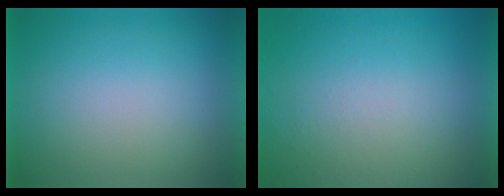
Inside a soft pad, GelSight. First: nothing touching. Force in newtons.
{"total": 8.3}